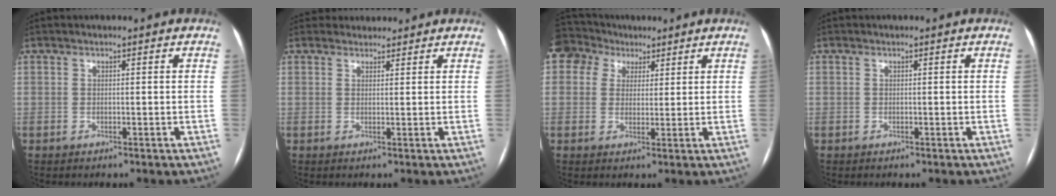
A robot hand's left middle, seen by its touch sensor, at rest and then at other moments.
{"total": 2.7, "force": [2.5, 1.0, -0.2], "torque": [0.009, 0.020, 0.037]}
{"total": 7.6, "force": [4.2, 6.0, 2.1], "torque": [-0.052, 0.044, 0.080]}
{"total": 0.0}